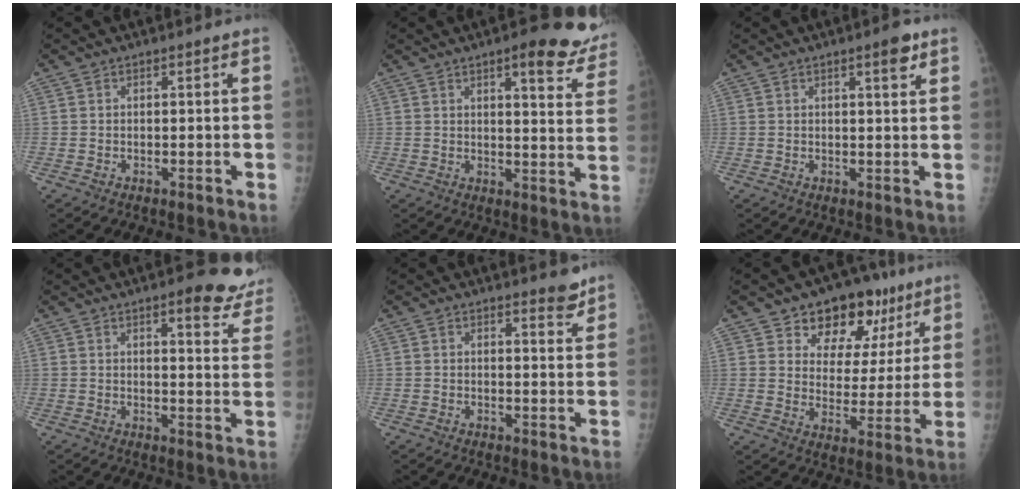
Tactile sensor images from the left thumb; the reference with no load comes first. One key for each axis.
{"total": 13.5, "fx": 9.1, "fy": 3.9, "fz": 9.1, "tx": -0.072, "ty": -0.046, "tz": 0.096}
{"total": 3.1, "fx": 1.9, "fy": 0.7, "fz": 2.4, "tx": -0.029, "ty": -0.009, "tz": 0.024}
{"total": 11.5, "fx": 8.3, "fy": 3.6, "fz": 7.0, "tx": -0.045, "ty": -0.042, "tz": 0.081}
{"total": 3.0, "fx": 2.6, "fy": 0.9, "fz": 1.2, "tx": -0.002, "ty": -0.021, "tz": 0.030}
{"total": 15.9, "fx": 9.3, "fy": 9.9, "fz": 8.3, "tx": -0.046, "ty": -0.032, "tz": 0.138}